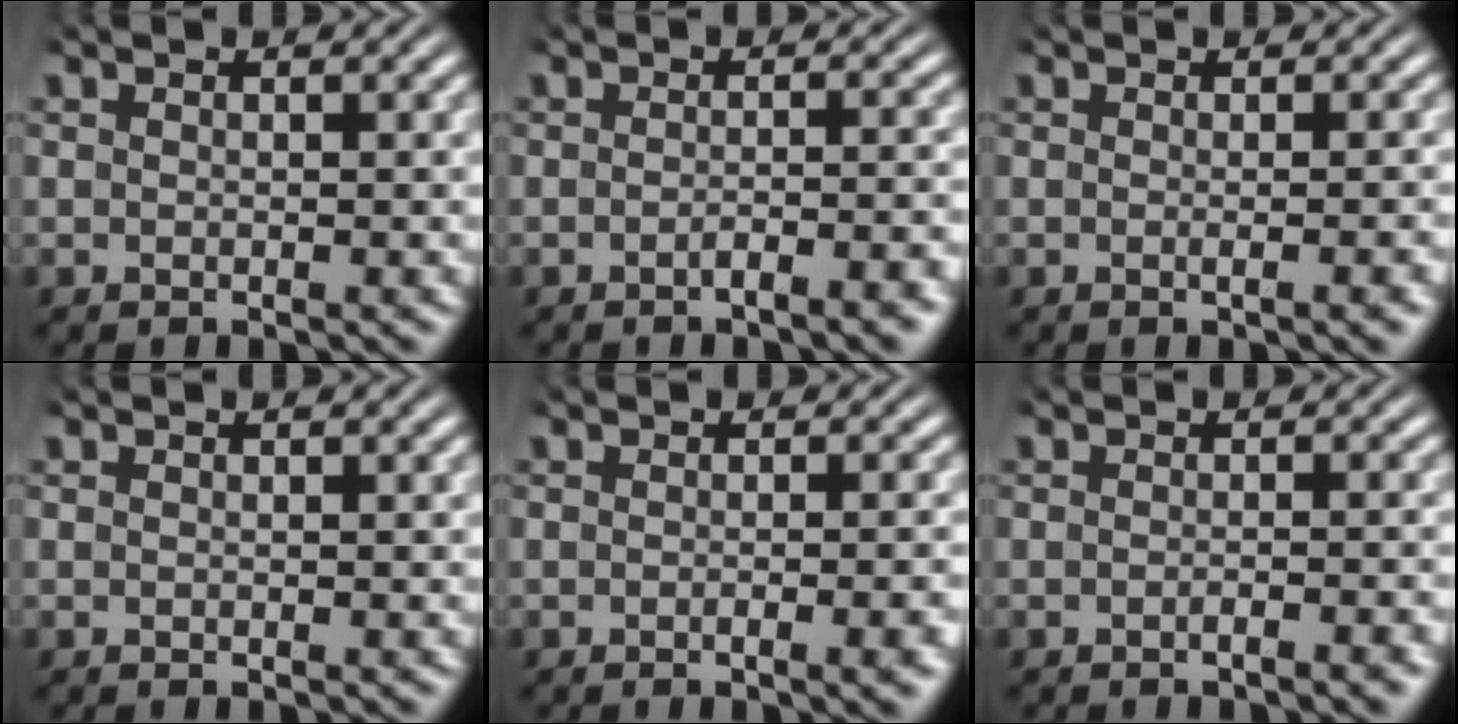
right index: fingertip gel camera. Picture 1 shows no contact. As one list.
[{"total": 1.8, "force": [-1.5, 0.0, 1.1], "torque": [-0.010, 0.009, -0.034]}, {"total": 1.0, "force": [-0.4, -0.3, 0.9], "torque": [-0.009, 0.007, -0.013]}, {"total": 0.0}, {"total": 1.6, "force": [-0.8, -0.2, 1.4], "torque": [-0.015, 0.011, -0.020]}, {"total": 1.1, "force": [-0.9, -0.1, 0.7], "torque": [-0.008, 0.009, -0.023]}]